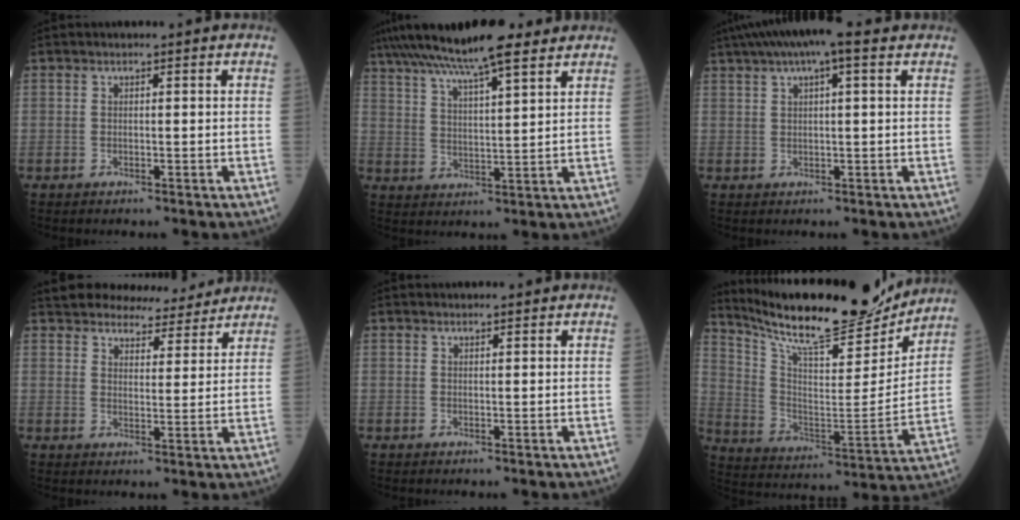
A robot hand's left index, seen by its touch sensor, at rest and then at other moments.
{"total": 13.5, "force": [10.8, 1.5, 7.9], "torque": [-0.139, 0.029, 0.177]}
{"total": 9.2, "force": [5.9, 1.6, 6.9], "torque": [-0.117, 0.045, 0.092]}
{"total": 7.2, "force": [6.8, 2.4, 1.1], "torque": [-0.009, 0.005, 0.085]}
{"total": 2.3, "force": [2.2, 0.3, 0.5], "torque": [-0.008, 0.018, 0.030]}
{"total": 22.1, "force": [20.1, 3.0, 8.7], "torque": [-0.161, -0.029, 0.315]}